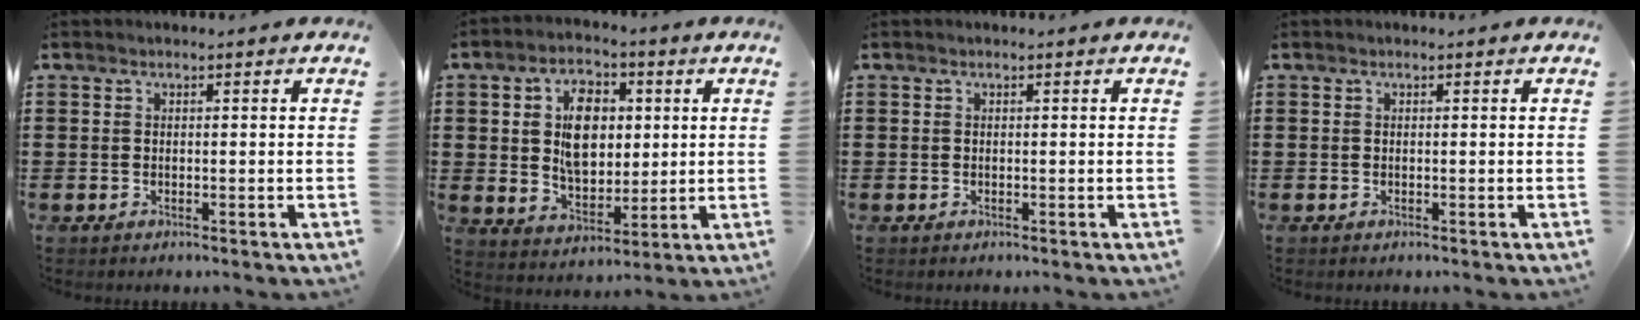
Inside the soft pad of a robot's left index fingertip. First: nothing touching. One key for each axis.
{"total": 8.9, "fx": 2.0, "fy": 5.7, "fz": 6.5, "tx": -0.124, "ty": 0.011, "tz": 0.030}
{"total": 0.0}
{"total": 0.0}